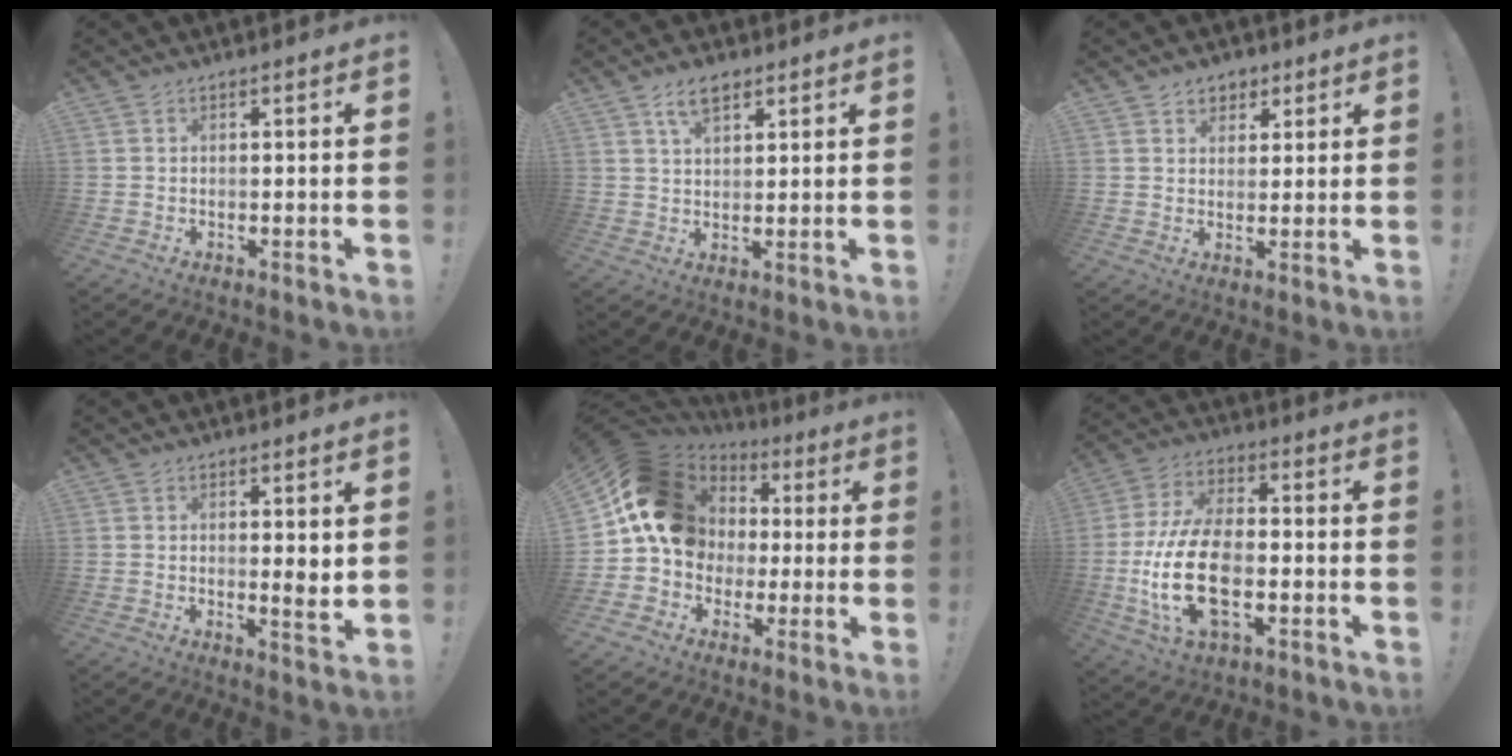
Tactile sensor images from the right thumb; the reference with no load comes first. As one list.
[{"total": 6.1, "force": [3.6, 3.1, 3.8], "torque": [-0.064, -0.007, 0.065]}, {"total": 4.6, "force": [2.5, 3.8, 0.9], "torque": [-0.005, -0.012, 0.045]}, {"total": 3.3, "force": [1.2, 0.4, 3.0], "torque": [-0.027, -0.019, 0.014]}, {"total": 17.6, "force": [2.4, 14.9, 9.1], "torque": [-0.140, 0.008, 0.064]}, {"total": 20.0, "force": [-4.5, 11.5, 15.8], "torque": [-0.311, 0.011, -0.071]}]